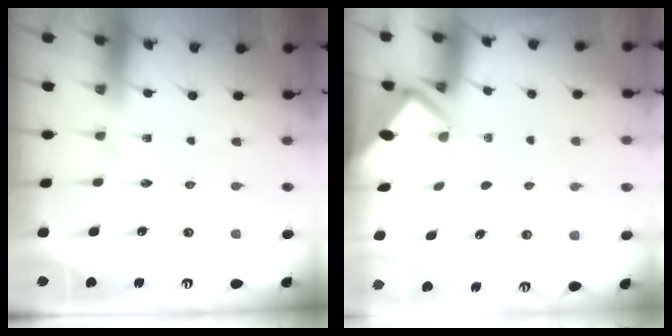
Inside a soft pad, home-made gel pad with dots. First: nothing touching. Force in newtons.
{"total": 2.9, "press": 2.9, "slide": 0.4}